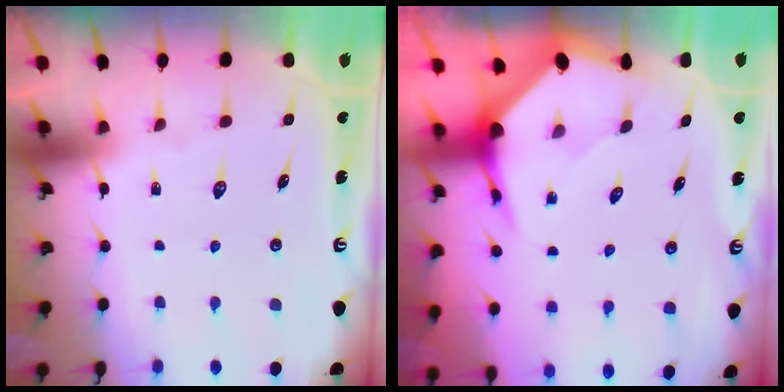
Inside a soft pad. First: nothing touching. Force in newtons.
{"total": 3.5, "press": 3.5, "slide": 0.5}